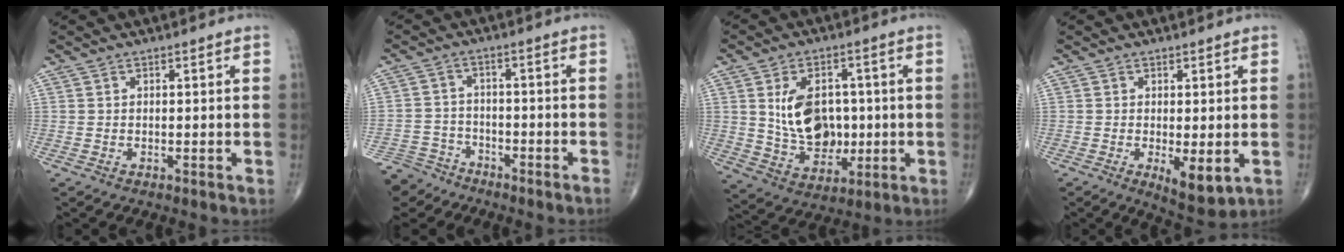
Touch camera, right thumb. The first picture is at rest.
{"total": 8.6, "force": [-7.5, 4.2, 1.0], "torque": [-0.022, 0.031, -0.137]}
{"total": 12.7, "force": [1.1, 9.0, 9.0], "torque": [-0.117, -0.006, 0.034]}
{"total": 6.2, "force": [-1.3, 2.4, 5.5], "torque": [-0.081, -0.019, -0.013]}